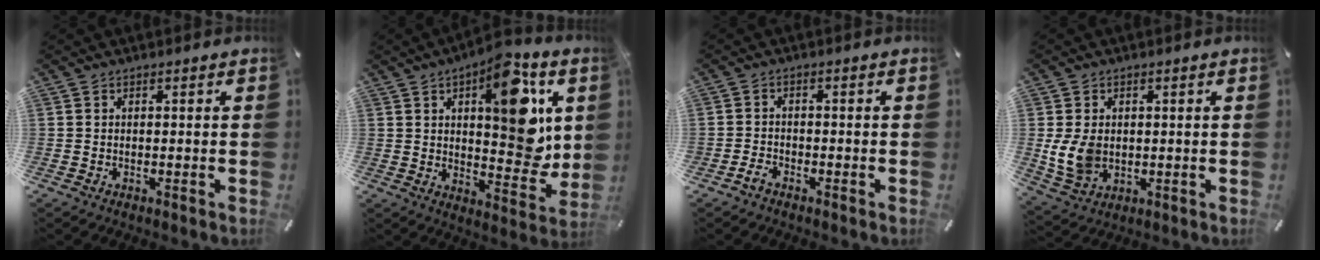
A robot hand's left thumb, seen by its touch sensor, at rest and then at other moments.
{"total": 17.8, "force": [6.4, 8.5, 14.2], "torque": [-0.162, -0.043, 0.103]}
{"total": 2.2, "force": [-1.8, 1.1, 0.8], "torque": [-0.015, 0.009, -0.036]}
{"total": 8.7, "force": [0.1, 7.0, 5.2], "torque": [-0.112, 0.002, 0.004]}